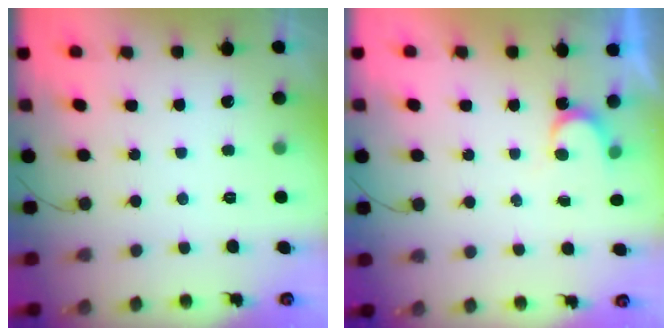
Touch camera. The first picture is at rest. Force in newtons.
{"total": 2.8, "press": 2.8, "slide": 0.2}